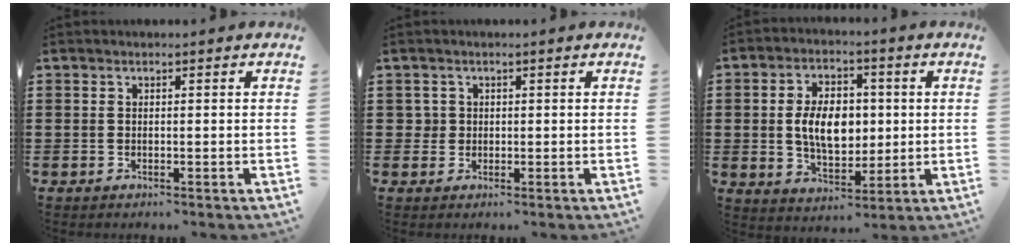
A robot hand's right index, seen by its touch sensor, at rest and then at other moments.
{"total": 1.8, "force": [0.2, 1.7, 0.4], "torque": [-0.014, 0.010, 0.002]}
{"total": 8.5, "force": [0.5, 5.4, 6.6], "torque": [-0.122, 0.004, 0.000]}